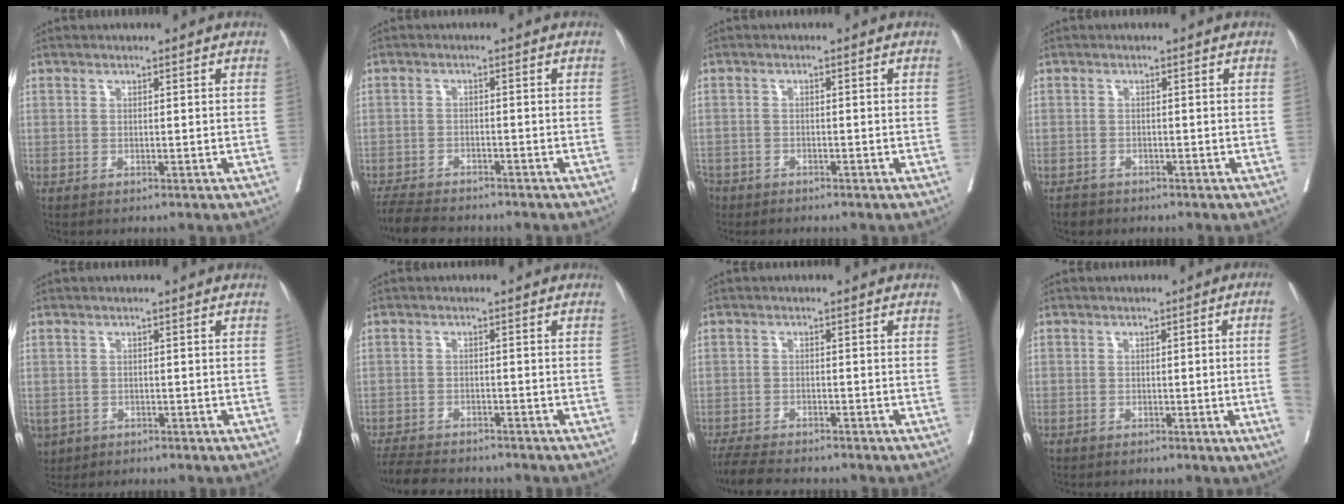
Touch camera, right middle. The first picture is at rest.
{"total": 7.7, "force": [-7.0, 1.0, 3.0], "torque": [-0.046, -0.017, -0.114]}
{"total": 4.8, "force": [-3.6, 3.0, 1.0], "torque": [-0.030, -0.003, -0.069]}
{"total": 1.6, "force": [-1.3, 0.9, 0.0], "torque": [-0.005, 0.001, -0.023]}
{"total": 4.2, "force": [-2.4, 3.3, 1.1], "torque": [-0.019, 0.001, -0.036]}
{"total": 8.4, "force": [-7.7, 1.6, 2.9], "torque": [-0.043, -0.011, -0.120]}
{"total": 7.5, "force": [-6.8, 1.1, 3.0], "torque": [-0.045, -0.018, -0.111]}
{"total": 5.1, "force": [-1.1, -1.0, 4.8], "torque": [-0.055, -0.001, -0.016]}